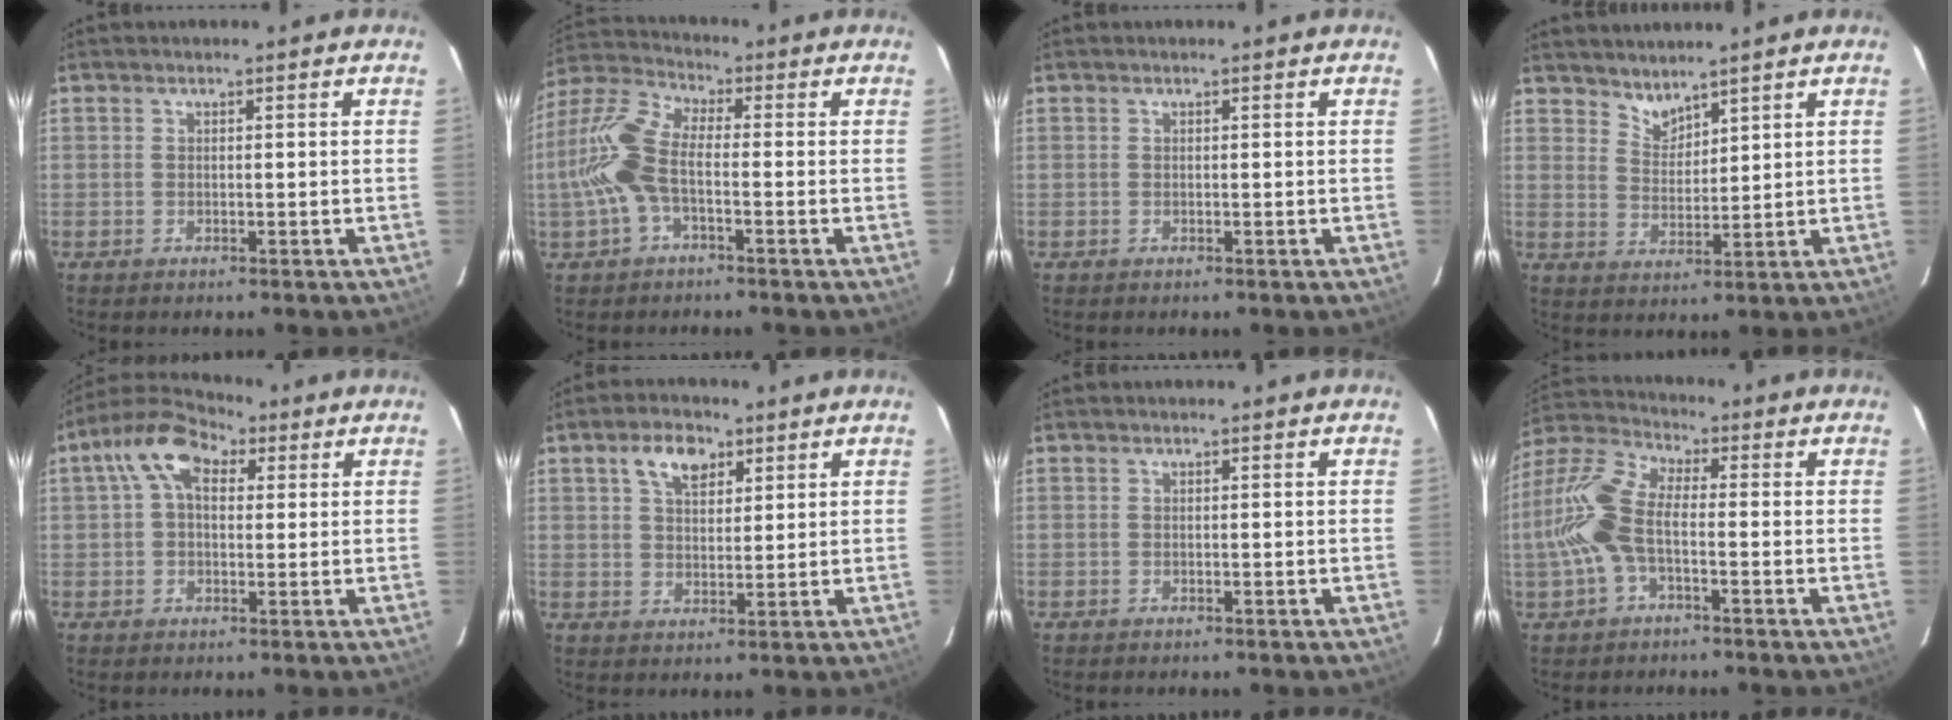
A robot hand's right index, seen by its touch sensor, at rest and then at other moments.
{"total": 10.8, "force": [-2.1, 4.7, 9.5], "torque": [-0.223, 0.015, -0.046]}
{"total": 0.0}
{"total": 4.2, "force": [3.9, 1.2, 0.8], "torque": [-0.010, -0.003, 0.074]}
{"total": 9.3, "force": [3.1, 5.9, 6.5], "torque": [-0.128, 0.039, 0.045]}
{"total": 6.2, "force": [3.3, 3.5, 3.9], "torque": [-0.063, 0.013, 0.059]}
{"total": 0.0}
{"total": 11.3, "force": [-2.1, 5.1, 9.8], "torque": [-0.227, 0.015, -0.045]}